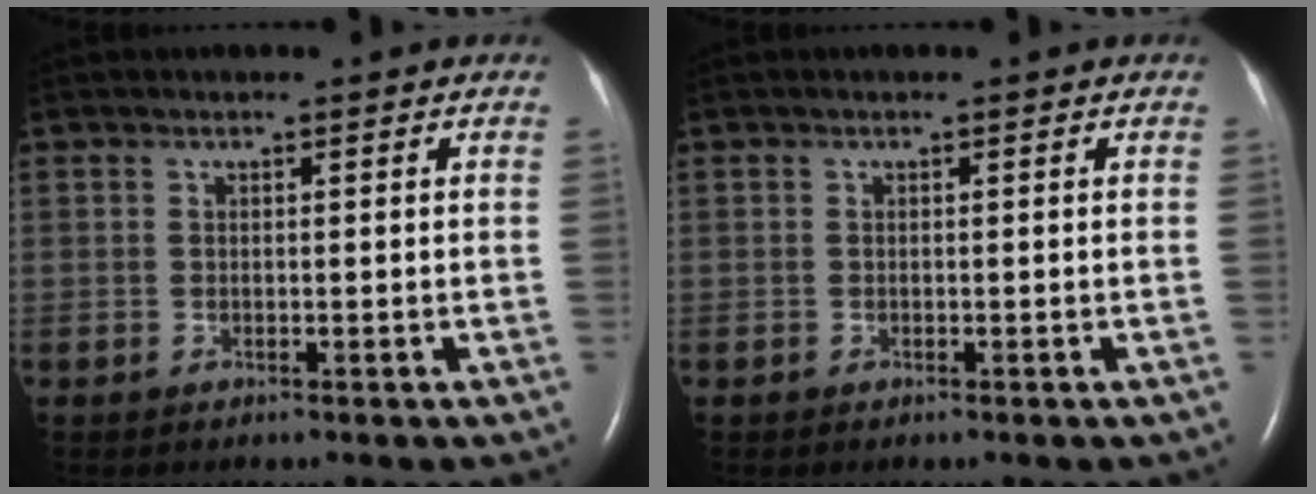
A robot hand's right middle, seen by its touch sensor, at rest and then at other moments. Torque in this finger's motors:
{"motor_torque": [-0.01, 0.06, -0.03, -0.01]}